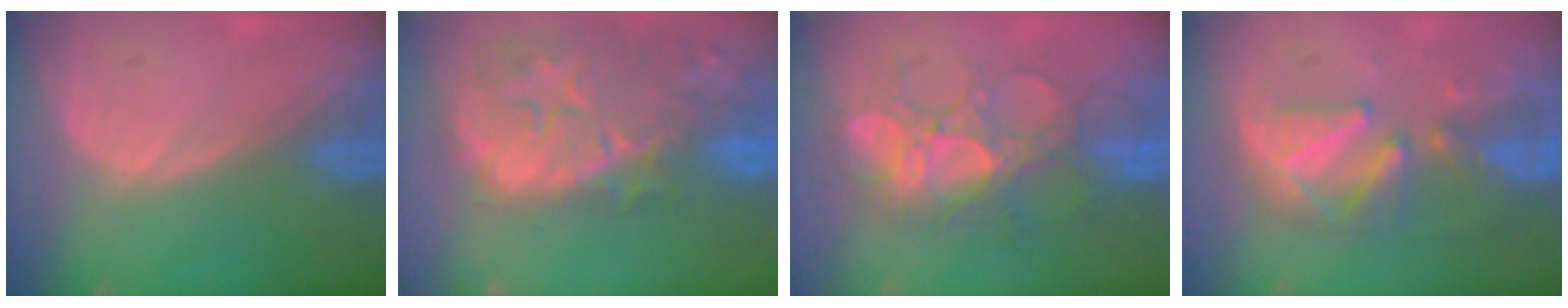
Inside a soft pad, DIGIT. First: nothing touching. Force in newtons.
{"total": 14.3, "press": 11.9, "slide": 8.0}
{"total": 9.1, "press": 8.9, "slide": 1.9}
{"total": 8.4, "press": 8.1, "slide": 2.0}